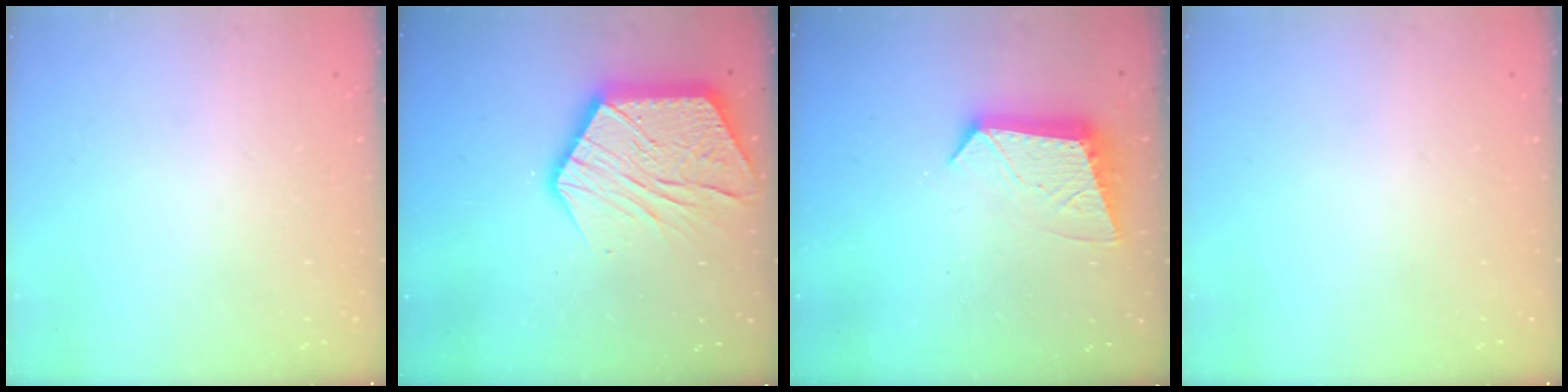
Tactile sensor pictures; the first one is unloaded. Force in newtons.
{"total": 19.2, "press": 19.1, "slide": 1.5}
{"total": 10.8, "press": 10.8, "slide": 0.8}
{"total": 0.0}